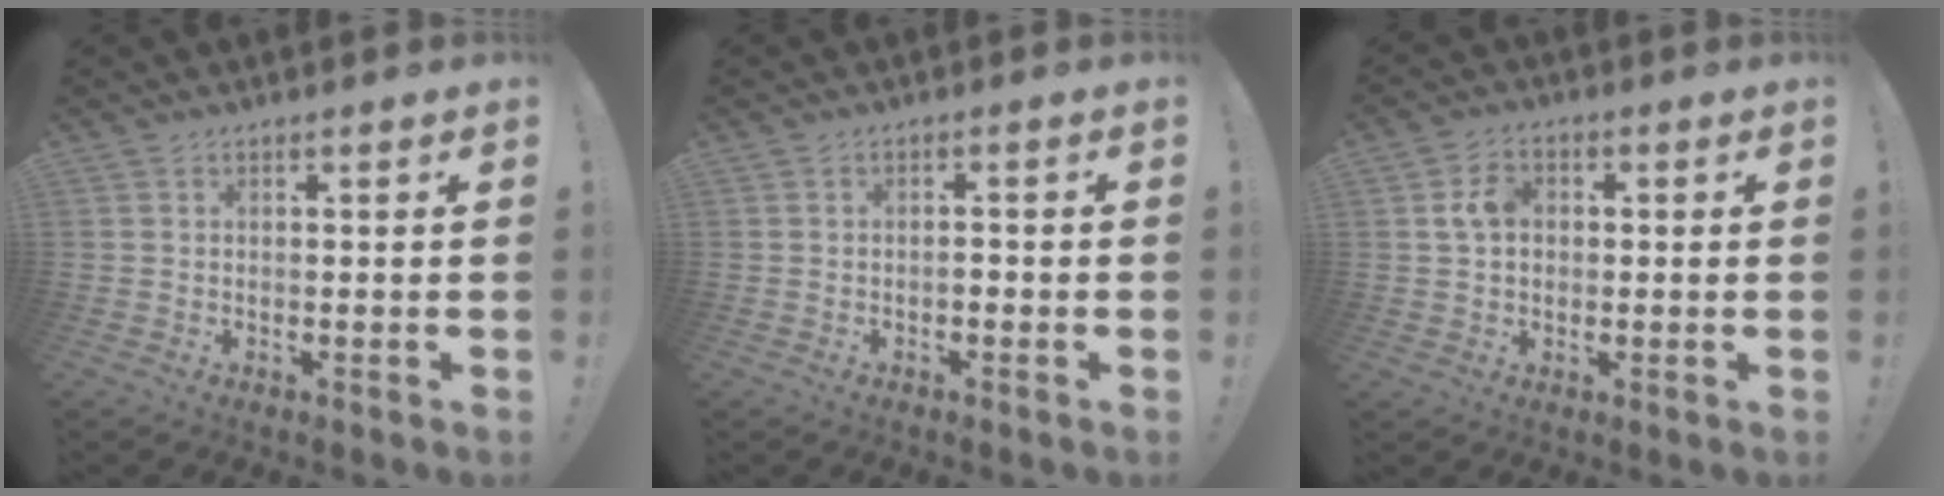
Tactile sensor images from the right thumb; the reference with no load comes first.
{"total": 1.4, "force": [-1.0, 0.5, 0.9], "torque": [-0.017, 0.005, -0.017]}
{"total": 6.8, "force": [1.0, 5.1, 4.4], "torque": [-0.078, 0.015, 0.021]}